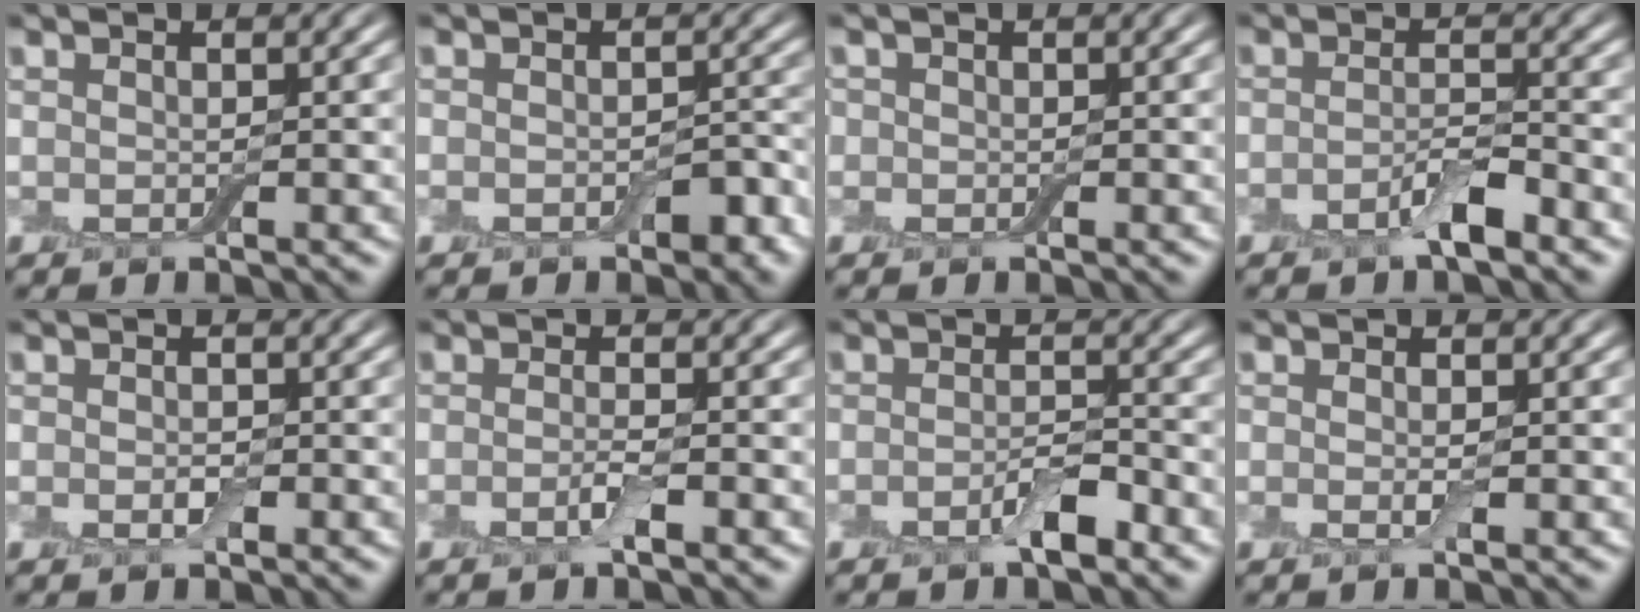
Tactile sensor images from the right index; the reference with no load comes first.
{"total": 2.9, "force": [-1.3, 1.7, 1.9], "torque": [-0.026, -0.003, -0.018]}
{"total": 1.2, "force": [0.1, 1.2, 0.2], "torque": [0.006, -0.001, -0.008]}
{"total": 2.8, "force": [-1.7, 0.8, 2.1], "torque": [-0.039, 0.004, -0.034]}
{"total": 1.2, "force": [-0.4, 0.7, 0.9], "torque": [-0.017, 0.000, -0.008]}
{"total": 1.7, "force": [-0.8, 0.3, 1.4], "torque": [-0.030, -0.003, -0.020]}
{"total": 2.7, "force": [-1.4, 0.9, 2.0], "torque": [-0.037, 0.002, -0.028]}
{"total": 0.8, "force": [-0.2, 0.2, 0.8], "torque": [-0.017, -0.005, -0.004]}